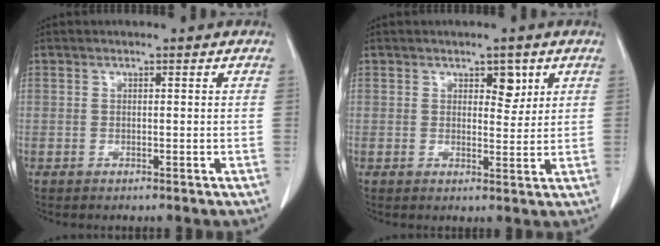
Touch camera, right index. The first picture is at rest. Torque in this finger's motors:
{"motor_torque": [0.24, 0.25, 0.09, 0.03]}